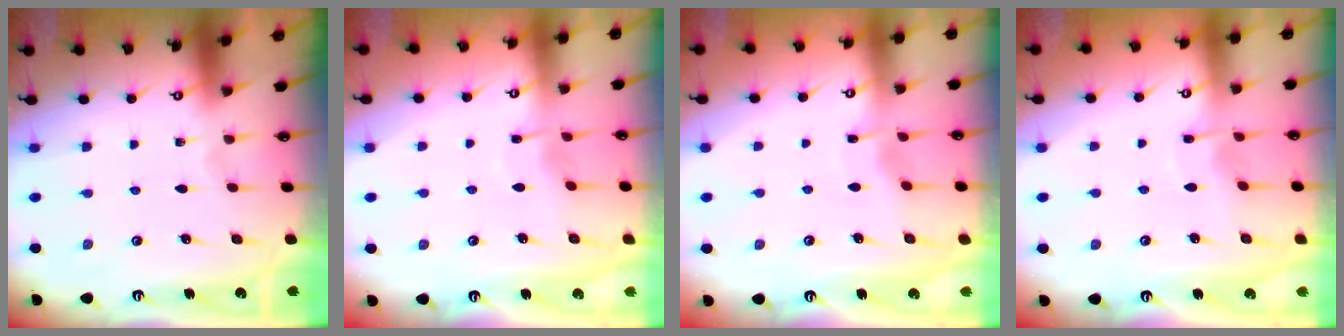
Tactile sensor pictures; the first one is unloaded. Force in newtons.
{"total": 3.0, "press": 2.9, "slide": 0.3}
{"total": 3.0, "press": 3.0, "slide": 0.3}
{"total": 2.8, "press": 2.8, "slide": 0.3}